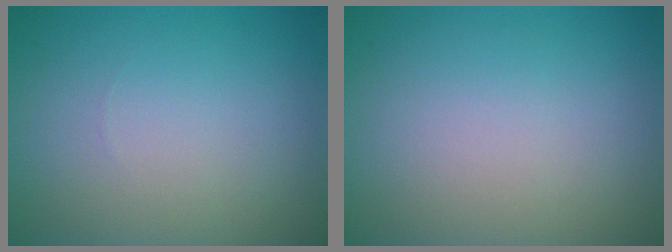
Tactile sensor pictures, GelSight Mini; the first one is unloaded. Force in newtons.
{"total": 0.0}